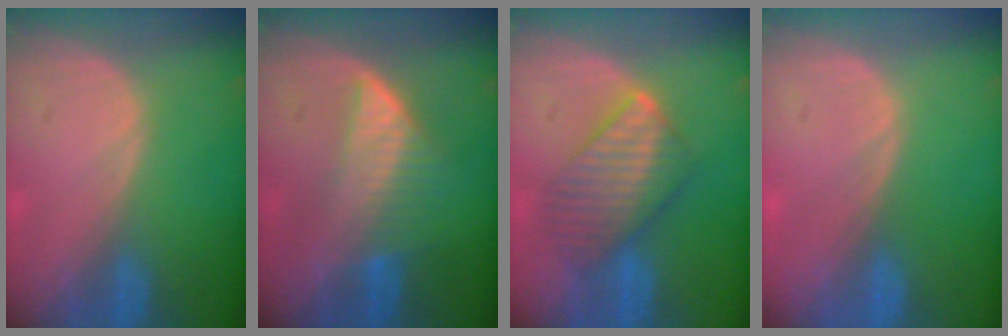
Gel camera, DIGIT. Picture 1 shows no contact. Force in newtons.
{"total": 6.9, "press": 6.1, "slide": 3.2}
{"total": 7.4, "press": 7.4, "slide": 0.1}
{"total": 0.0}